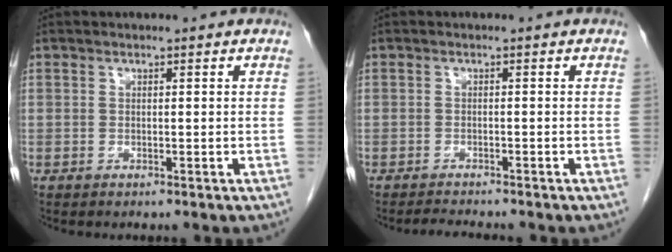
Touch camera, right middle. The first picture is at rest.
{"total": 2.1, "force": [-2.0, -0.2, 0.5], "torque": [-0.014, -0.011, -0.033]}